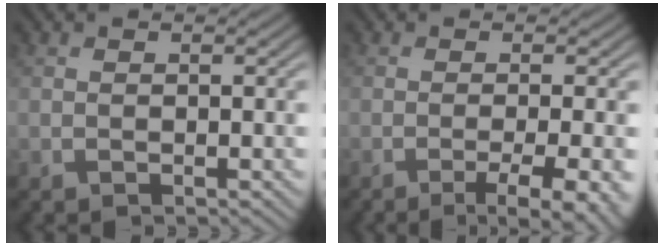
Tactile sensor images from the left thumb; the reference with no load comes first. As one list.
[{"total": 6.3, "force": [-2.9, 1.1, 5.5], "torque": [-0.075, 0.003, -0.038]}]